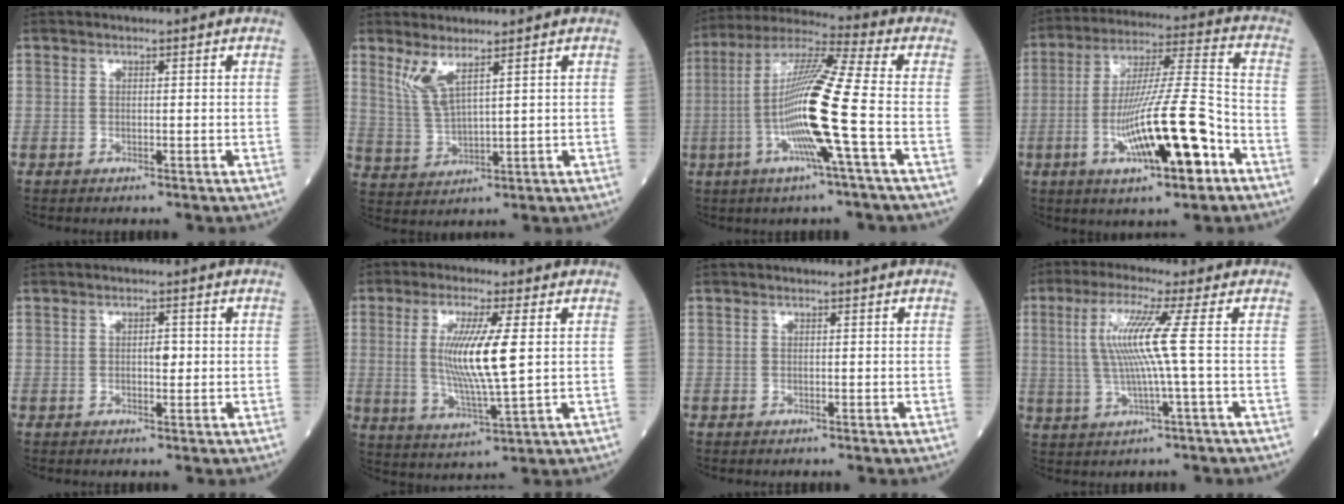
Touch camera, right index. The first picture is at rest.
{"total": 4.7, "force": [3.0, 0.5, 3.6], "torque": [-0.086, -0.007, 0.074]}
{"total": 14.9, "force": [-3.2, -1.3, 14.5], "torque": [-0.285, -0.002, -0.072]}
{"total": 17.1, "force": [-6.4, 2.0, 15.7], "torque": [-0.285, -0.003, -0.102]}
{"total": 1.6, "force": [0.1, 0.7, 1.5], "torque": [-0.022, 0.003, 0.002]}
{"total": 10.7, "force": [1.5, 0.3, 10.6], "torque": [-0.218, -0.013, 0.032]}
{"total": 0.0}
{"total": 8.3, "force": [1.1, -1.5, 8.1], "torque": [-0.171, 0.004, 0.026]}